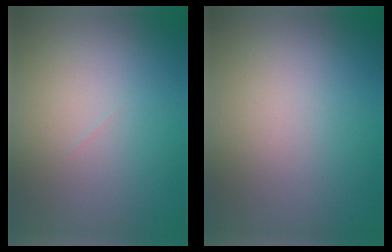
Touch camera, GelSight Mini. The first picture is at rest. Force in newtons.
{"total": 0.0}